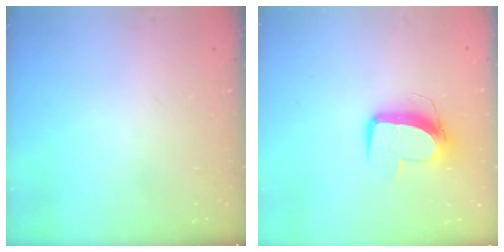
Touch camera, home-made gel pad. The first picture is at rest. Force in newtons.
{"total": 10.6, "press": 10.5, "slide": 1.1}